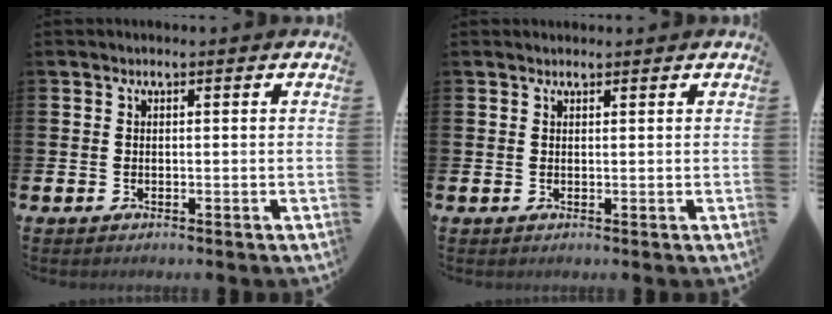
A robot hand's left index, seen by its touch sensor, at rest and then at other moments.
{"total": 0.9, "force": [0.8, 0.3, 0.0], "torque": [0.007, -0.001, 0.014]}